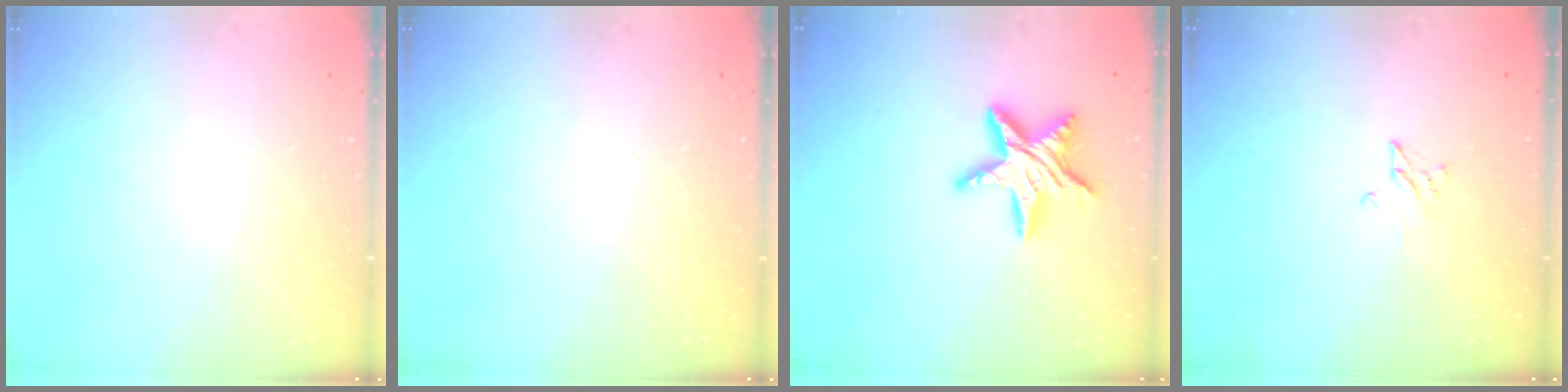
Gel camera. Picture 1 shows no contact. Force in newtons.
{"total": 0.0}
{"total": 12.9, "press": 12.9, "slide": 0.8}
{"total": 2.1, "press": 2.1, "slide": 0.2}